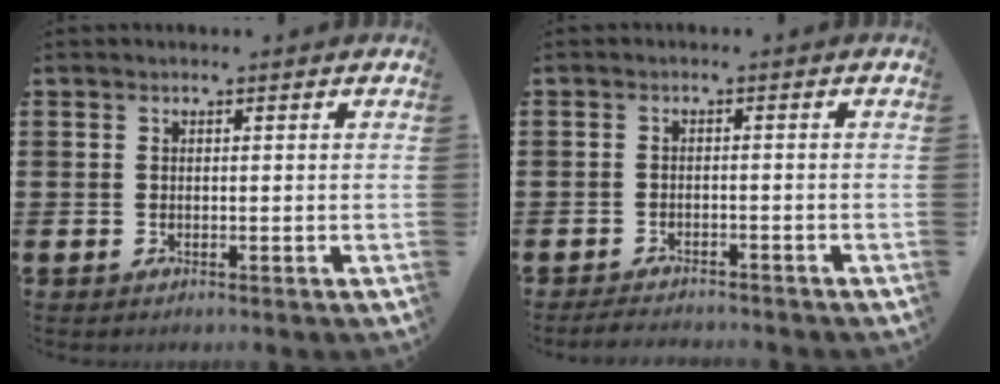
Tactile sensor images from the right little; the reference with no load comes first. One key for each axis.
{"total": 1.8, "fx": -1.8, "fy": 0.1, "fz": 0.3, "tx": -0.008, "ty": 0.004, "tz": -0.038}